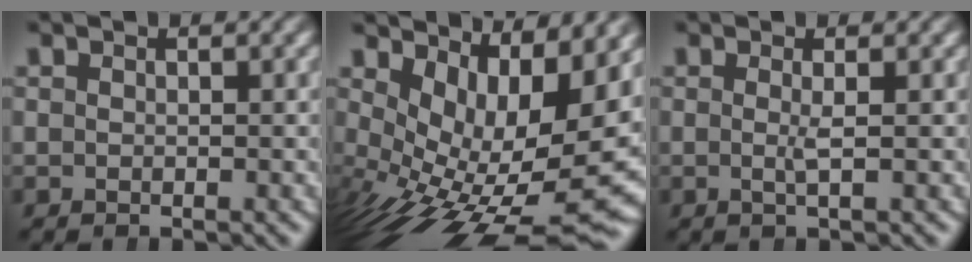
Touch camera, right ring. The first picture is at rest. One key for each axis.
{"total": 12.4, "fx": -2.6, "fy": 6.0, "fz": 10.5, "tx": -0.158, "ty": -0.046, "tz": -0.009}
{"total": 1.1, "fx": -0.2, "fy": -0.2, "fz": 1.1, "tx": -0.026, "ty": -0.006, "tz": -0.002}